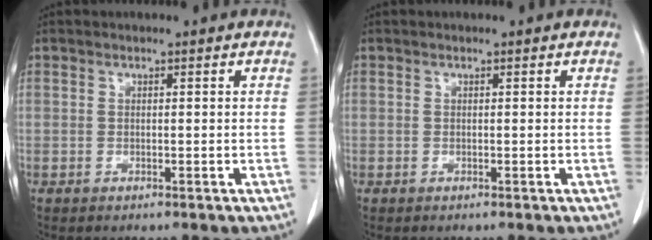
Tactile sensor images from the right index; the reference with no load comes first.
{"total": 0.0}